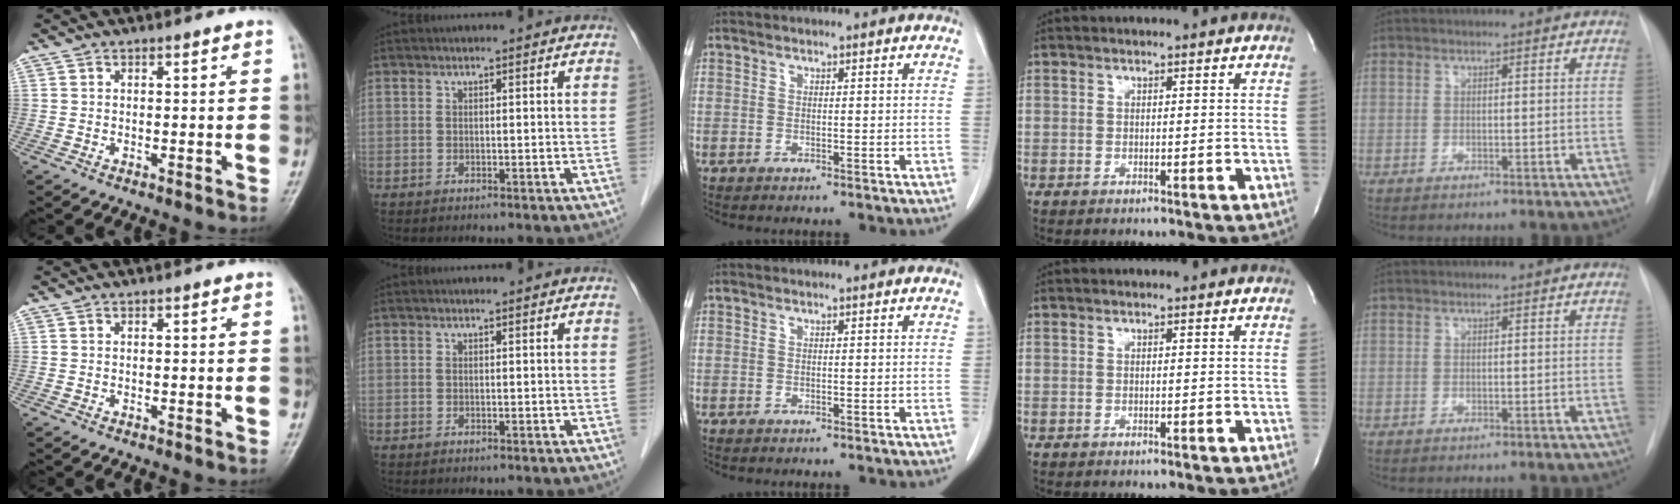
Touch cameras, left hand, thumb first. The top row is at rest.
{}